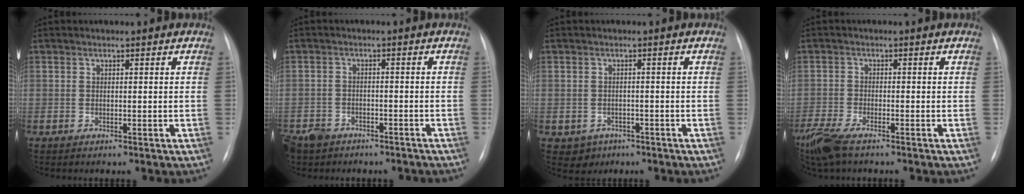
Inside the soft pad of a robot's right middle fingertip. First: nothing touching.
{"total": 7.5, "force": [-5.8, 4.4, 1.8], "torque": [-0.046, 0.005, -0.083]}
{"total": 2.8, "force": [-1.3, 2.5, 0.3], "torque": [-0.003, 0.008, -0.010]}
{"total": 6.5, "force": [-4.8, 1.4, 4.1], "torque": [-0.091, -0.019, -0.092]}